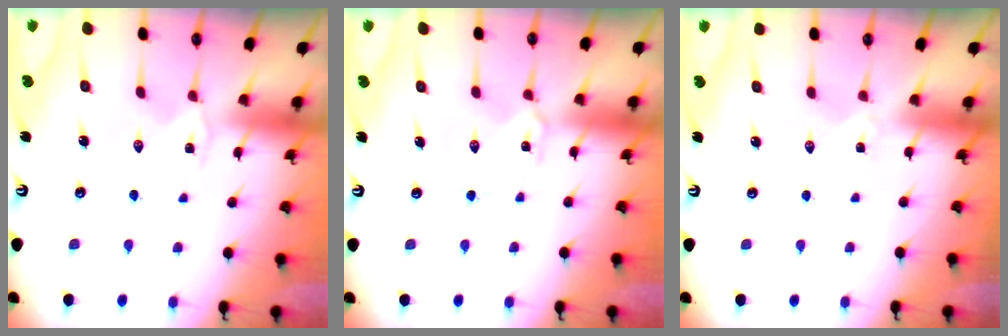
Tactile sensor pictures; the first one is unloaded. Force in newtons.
{"total": 1.9, "press": 1.9, "slide": 0.4}
{"total": 0.0}